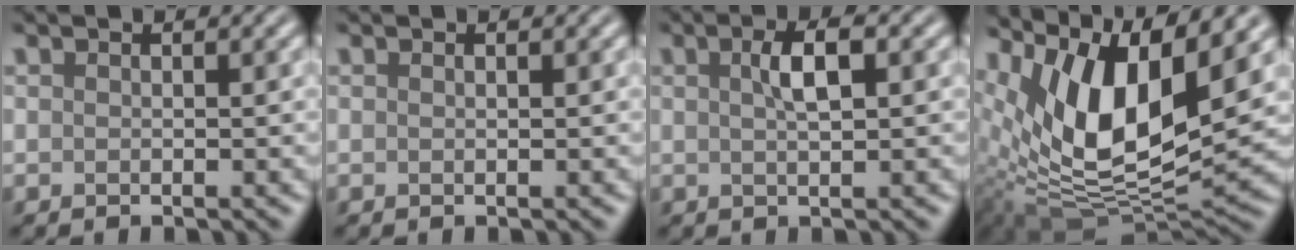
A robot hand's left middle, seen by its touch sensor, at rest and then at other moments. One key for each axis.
{"total": 0.0}
{"total": 2.7, "fx": 0.8, "fy": 0.7, "fz": 2.5, "tx": -0.044, "ty": 0.007, "tz": 0.012}
{"total": 12.5, "fx": 5.4, "fy": 5.2, "fz": 10.0, "tx": -0.185, "ty": -0.002, "tz": 0.103}